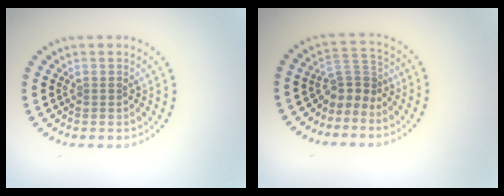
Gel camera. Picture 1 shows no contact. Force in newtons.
{"total": 2.8, "press": 1.8, "slide": 2.1}